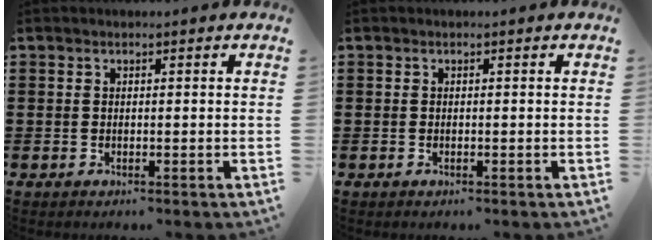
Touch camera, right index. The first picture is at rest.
{"total": 0.0}